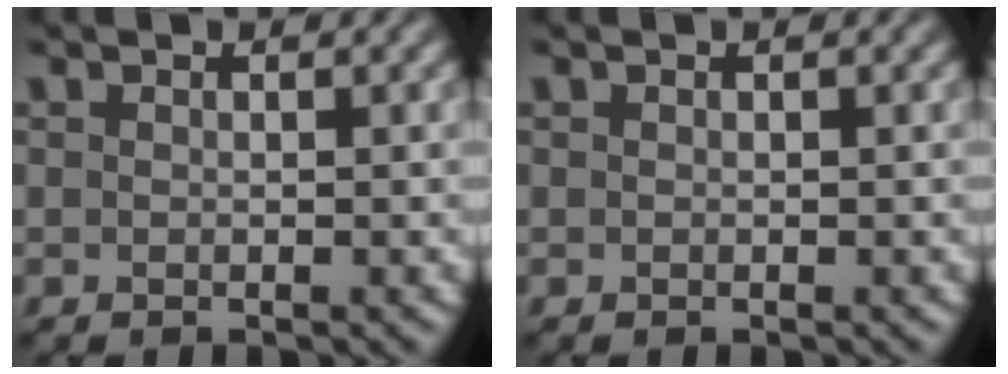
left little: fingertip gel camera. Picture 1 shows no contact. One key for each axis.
{"total": 0.0}